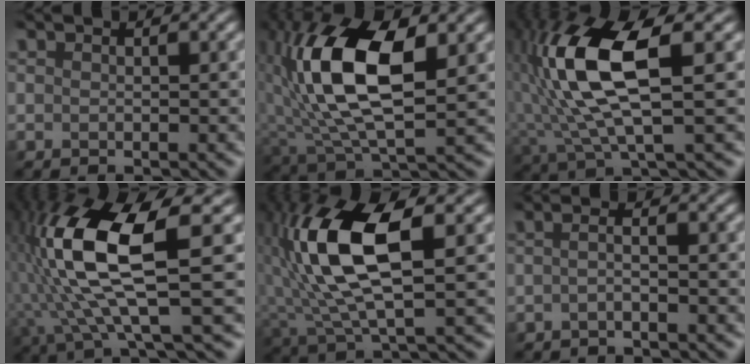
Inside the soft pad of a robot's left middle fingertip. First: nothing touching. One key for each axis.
{"total": 11.1, "fx": 2.7, "fy": 4.7, "fz": 9.7, "tx": -0.192, "ty": 0.013, "tz": 0.049}
{"total": 9.2, "fx": 2.1, "fy": 2.5, "fz": 8.6, "tx": -0.195, "ty": 0.013, "tz": 0.045}
{"total": 10.5, "fx": 1.3, "fy": 2.3, "fz": 10.1, "tx": -0.218, "ty": 0.007, "tz": 0.034}
{"total": 9.8, "fx": 2.6, "fy": 3.2, "fz": 8.9, "tx": -0.191, "ty": 0.017, "tz": 0.050}
{"total": 1.0, "fx": -0.6, "fy": -0.2, "fz": 0.8, "tx": -0.019, "ty": 0.002, "tz": -0.016}